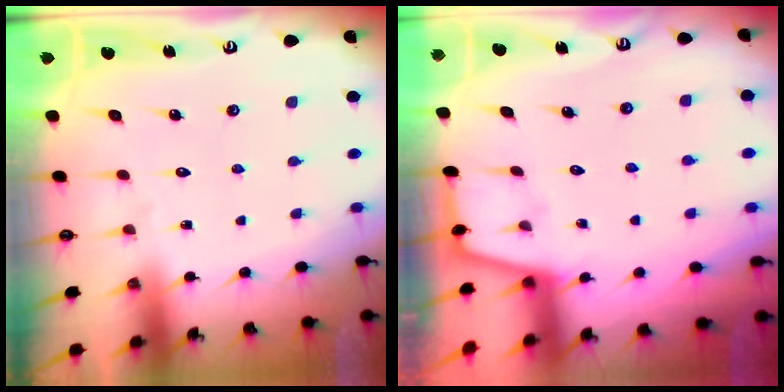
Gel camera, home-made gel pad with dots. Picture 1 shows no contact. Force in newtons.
{"total": 1.5, "press": 1.5, "slide": 0.2}